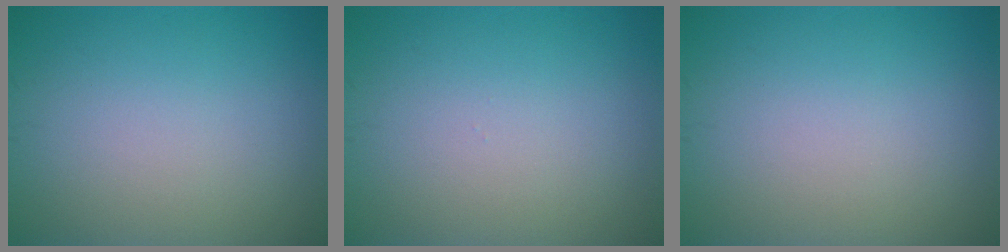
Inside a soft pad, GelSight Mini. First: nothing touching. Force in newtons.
{"total": 0.0}
{"total": 0.0}